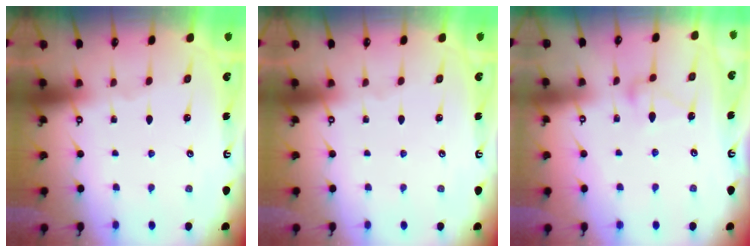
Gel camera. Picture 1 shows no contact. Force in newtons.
{"total": 0.0}
{"total": 7.8, "press": 7.8, "slide": 0.3}